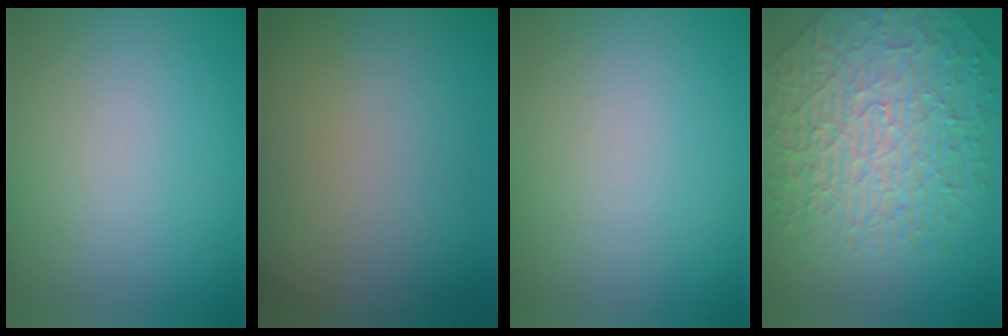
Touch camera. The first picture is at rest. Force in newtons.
{"total": 0.0}
{"total": 0.0}
{"total": 10.0, "press": 6.7, "slide": 7.5}